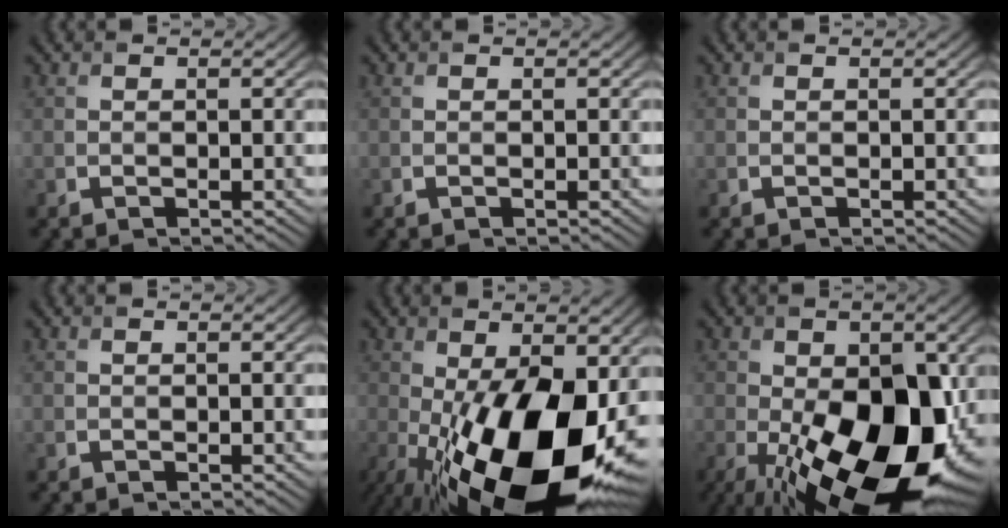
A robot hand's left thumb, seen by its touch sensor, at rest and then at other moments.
{"total": 0.0}
{"total": 0.0}
{"total": 0.0}
{"total": 20.0, "force": [-4.7, 9.5, 17.0], "torque": [-0.298, -0.049, -0.059]}
{"total": 19.3, "force": [-4.6, 10.4, 15.6], "torque": [-0.243, -0.055, -0.049]}